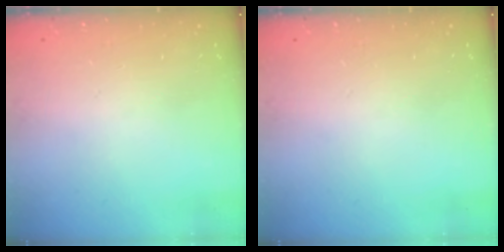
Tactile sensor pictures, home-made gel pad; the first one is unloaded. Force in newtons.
{"total": 0.0}